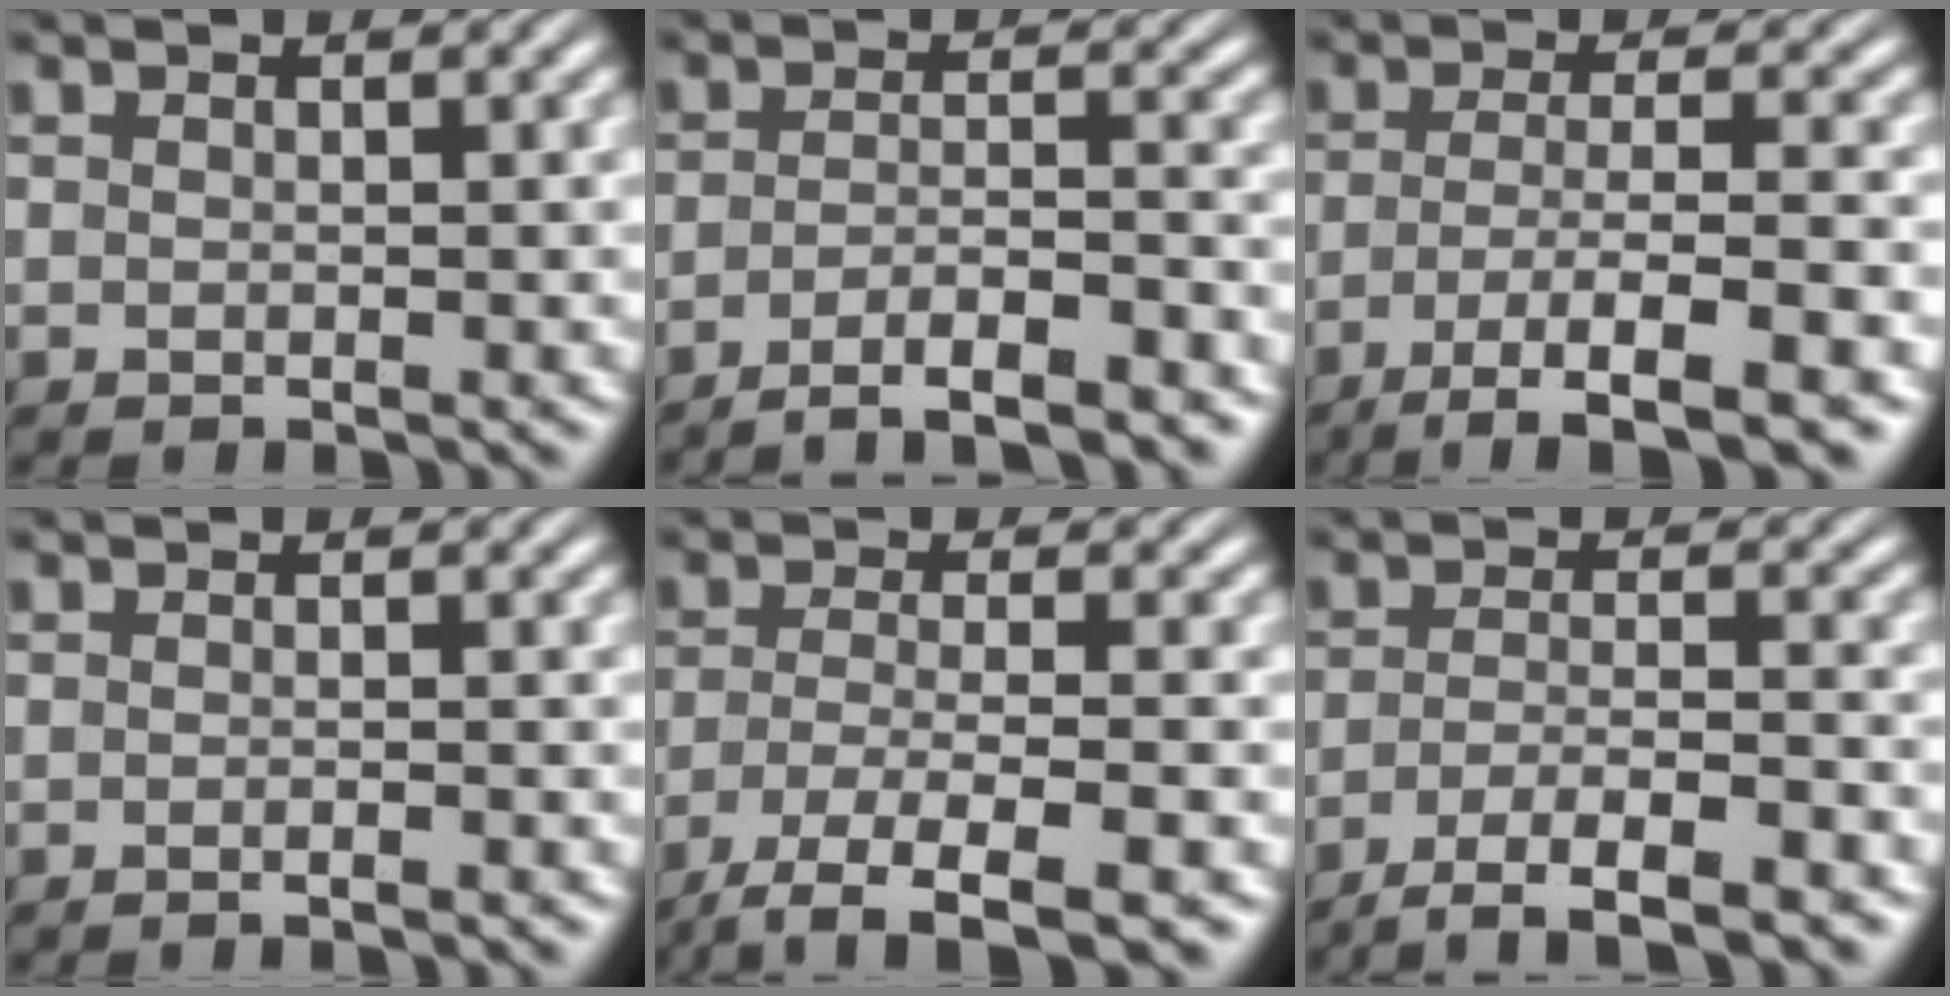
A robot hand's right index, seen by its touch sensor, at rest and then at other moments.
{"total": 6.3, "force": [-5.7, 1.3, 2.4], "torque": [-0.039, -0.024, -0.085]}
{"total": 9.0, "force": [-6.7, 2.1, 5.6], "torque": [-0.088, -0.035, -0.081]}
{"total": 1.1, "force": [-1.0, -0.1, 0.4], "torque": [-0.007, 0.005, -0.023]}
{"total": 8.8, "force": [-6.8, 2.5, 5.1], "torque": [-0.089, -0.043, -0.080]}
{"total": 7.8, "force": [-6.3, 2.2, 4.1], "torque": [-0.060, -0.027, -0.087]}